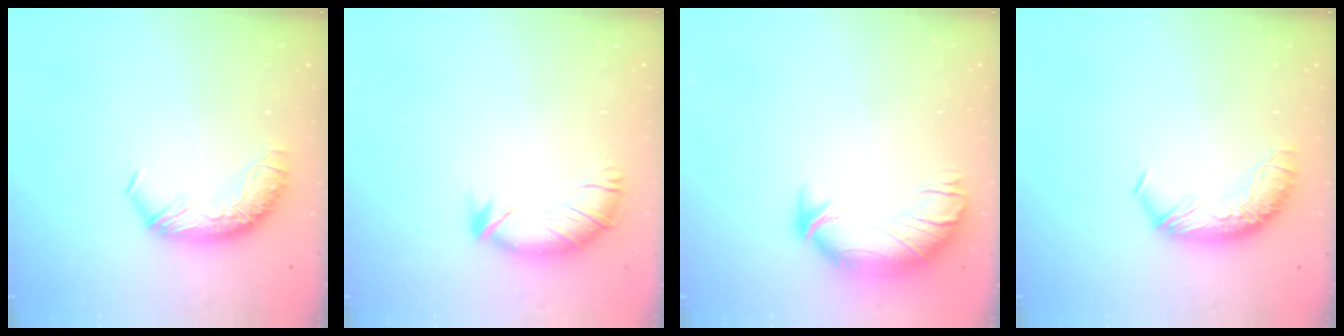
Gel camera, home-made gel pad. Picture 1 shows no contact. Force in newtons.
{"total": 2.8, "press": 2.0, "slide": 2.1}
{"total": 3.2, "press": 2.5, "slide": 2.0}
{"total": 0.0}